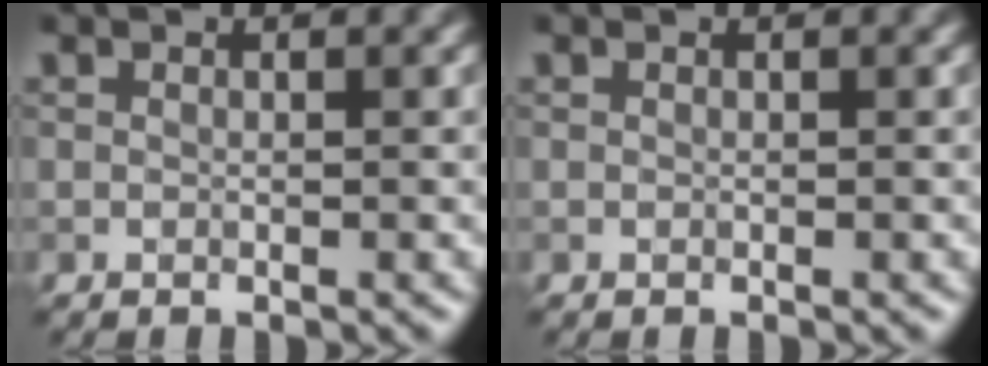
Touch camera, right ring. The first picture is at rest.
{"total": 0.0}